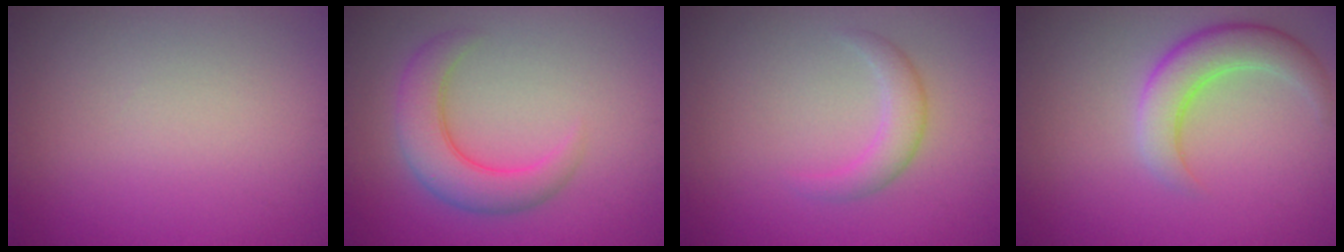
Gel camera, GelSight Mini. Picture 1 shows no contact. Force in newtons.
{"total": 4.6, "press": 4.6, "slide": 0.1}
{"total": 2.1, "press": 2.1, "slide": 0.1}
{"total": 4.3, "press": 4.3, "slide": 0.3}